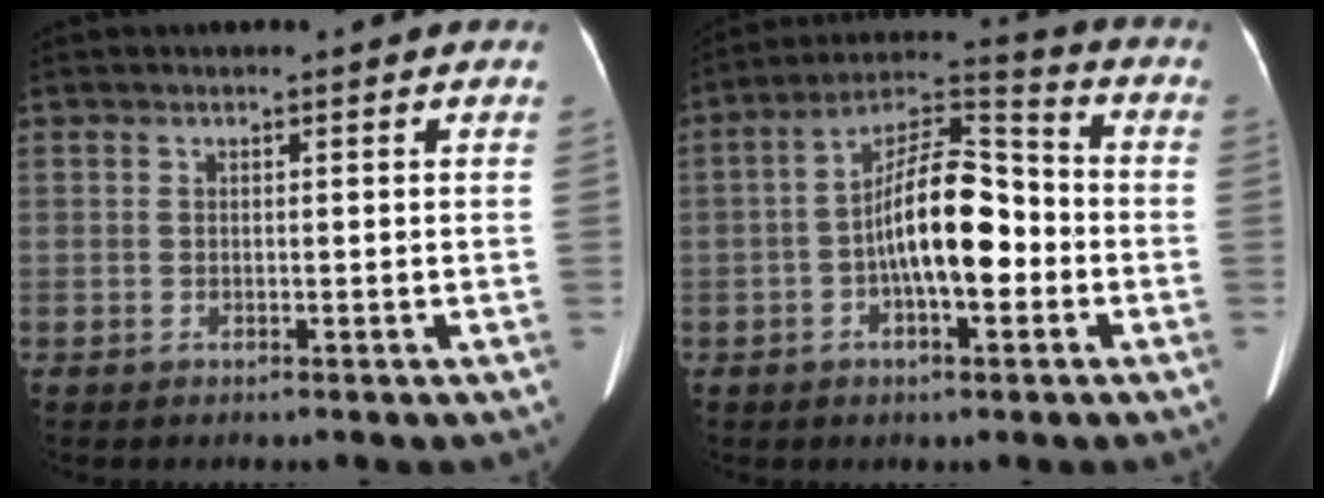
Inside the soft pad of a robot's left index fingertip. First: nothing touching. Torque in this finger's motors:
{"motor_torque": [1.84, 0.29, 0.34, 0.21]}